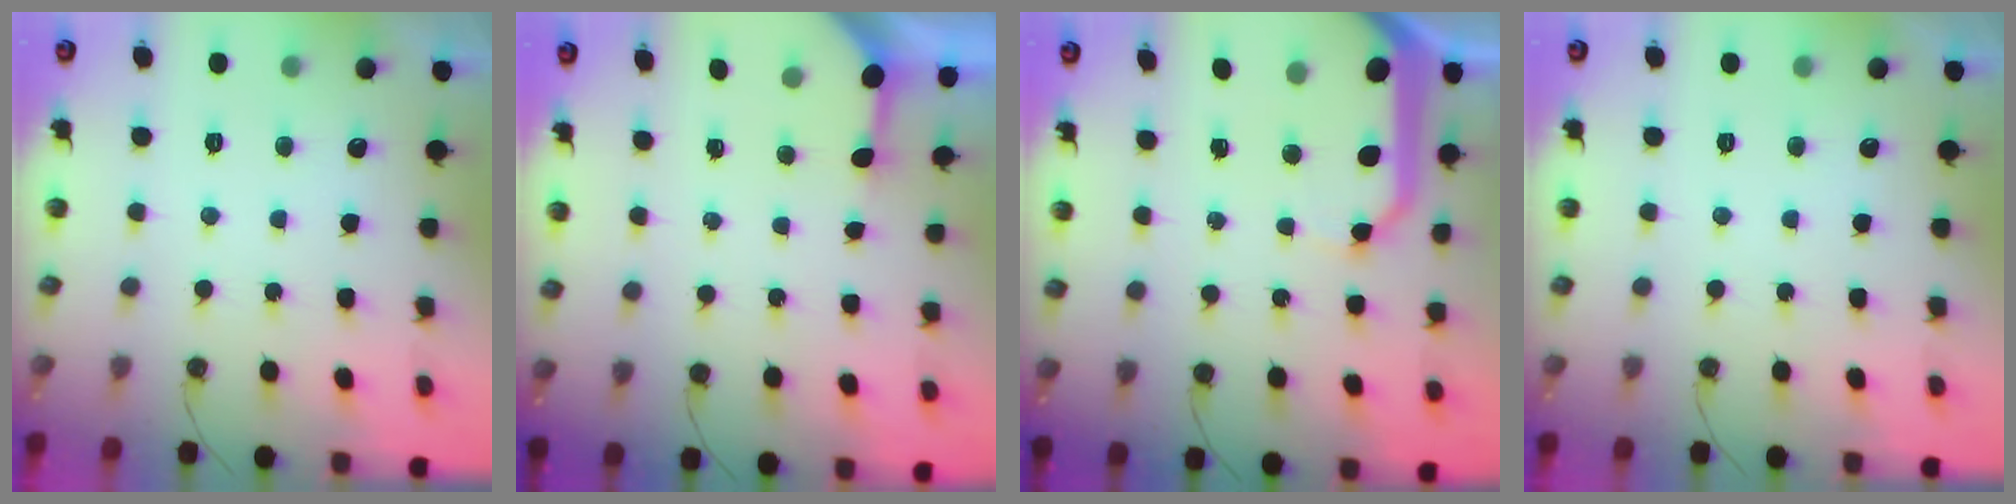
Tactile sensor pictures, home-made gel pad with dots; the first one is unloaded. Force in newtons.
{"total": 3.5, "press": 3.4, "slide": 0.4}
{"total": 12.3, "press": 12.3, "slide": 1.1}
{"total": 0.8, "press": 0.5, "slide": 0.6}